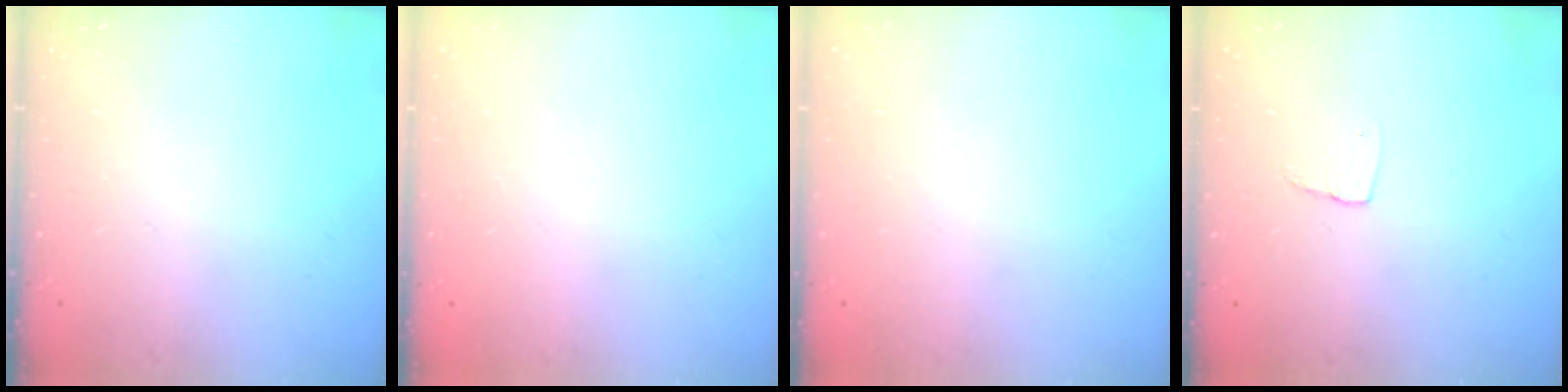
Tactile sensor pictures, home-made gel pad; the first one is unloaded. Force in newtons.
{"total": 0.0}
{"total": 0.0}
{"total": 3.6, "press": 3.6, "slide": 0.4}